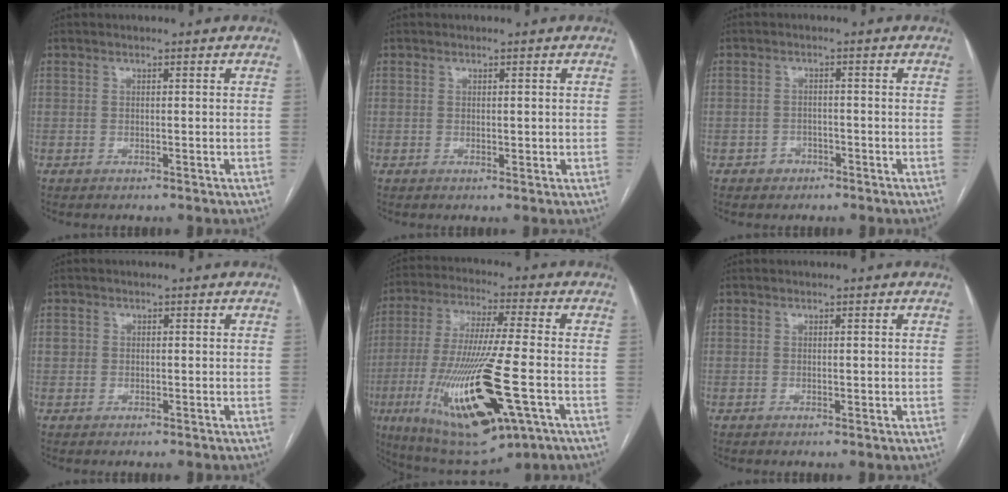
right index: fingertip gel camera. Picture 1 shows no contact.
{"total": 1.0, "force": [0.1, 0.6, 0.8], "torque": [-0.011, -0.003, 0.001]}
{"total": 2.2, "force": [-1.3, 1.7, 0.4], "torque": [-0.003, 0.008, -0.021]}
{"total": 1.5, "force": [0.2, 1.5, 0.4], "torque": [-0.004, 0.010, 0.004]}
{"total": 22.6, "force": [-7.4, 3.8, 21.0], "torque": [-0.432, -0.045, -0.117]}
{"total": 0.6, "force": [0.0, 0.3, 0.5], "torque": [-0.008, -0.002, 0.001]}